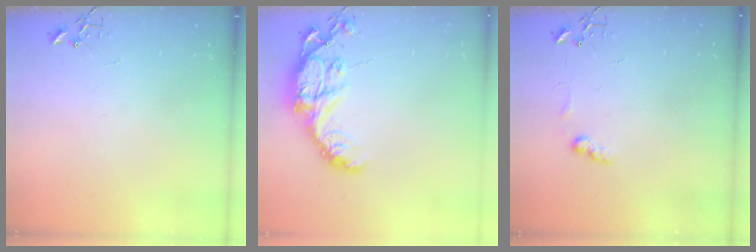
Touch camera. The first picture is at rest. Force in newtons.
{"total": 14.7, "press": 14.6, "slide": 0.7}
{"total": 7.2, "press": 7.2, "slide": 0.2}